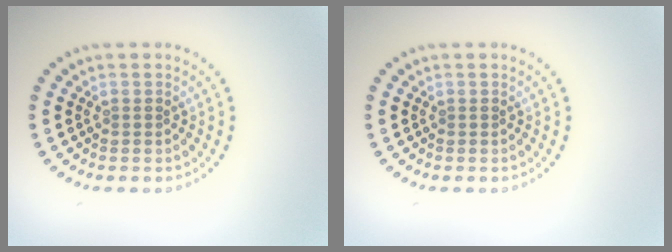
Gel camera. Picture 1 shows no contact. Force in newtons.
{"total": 0.0}